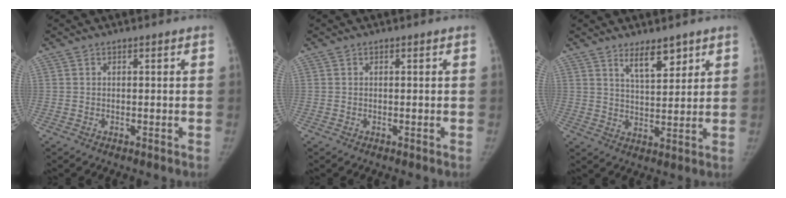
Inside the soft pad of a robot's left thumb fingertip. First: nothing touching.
{"total": 0.0}
{"total": 6.3, "force": [4.2, 2.3, 4.1], "torque": [-0.048, -0.035, 0.071]}